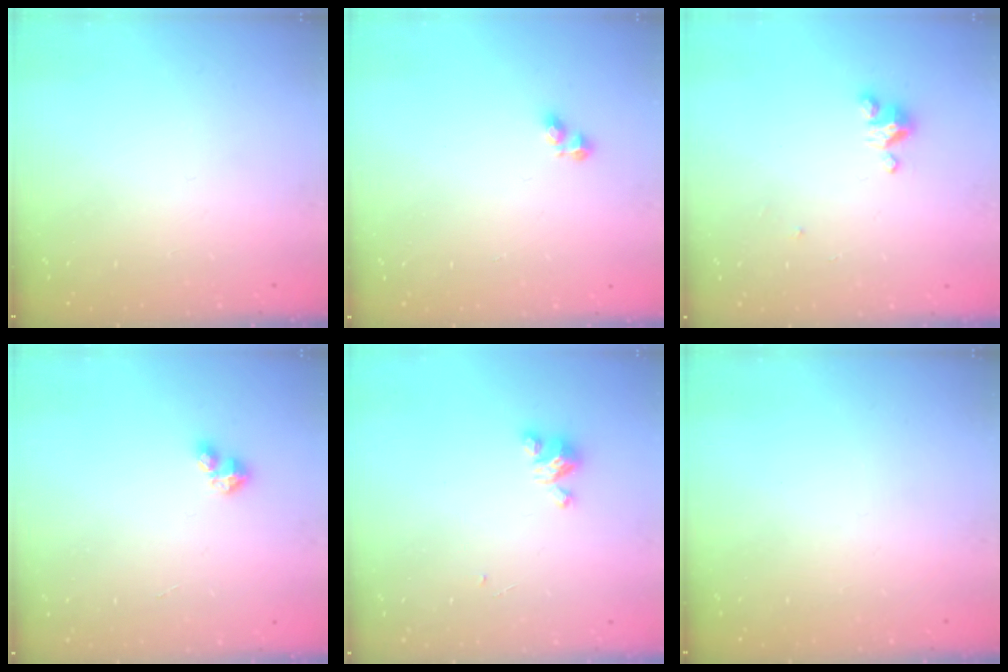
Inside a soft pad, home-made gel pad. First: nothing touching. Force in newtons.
{"total": 3.2, "press": 3.1, "slide": 0.4}
{"total": 2.9, "press": 2.9, "slide": 0.3}
{"total": 2.8, "press": 2.8, "slide": 0.2}
{"total": 3.6, "press": 3.6, "slide": 0.3}
{"total": 0.0}